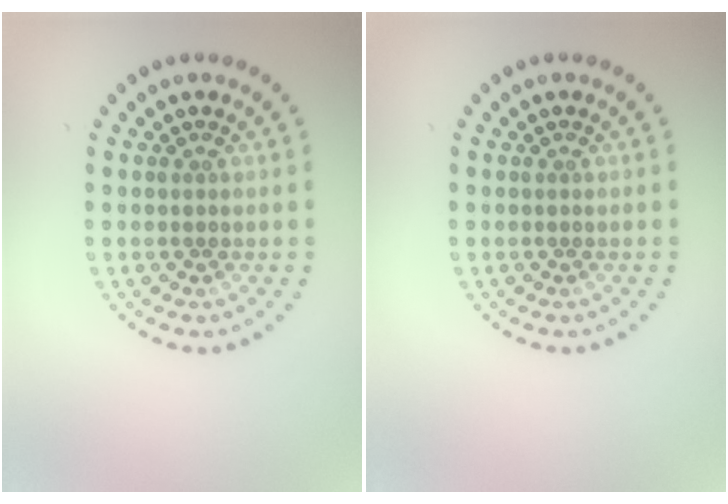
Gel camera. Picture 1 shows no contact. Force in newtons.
{"total": 0.0}